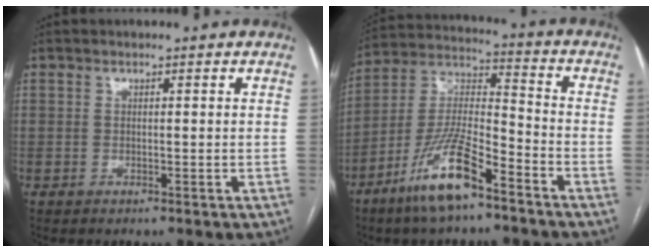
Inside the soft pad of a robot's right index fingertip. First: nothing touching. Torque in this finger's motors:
{"motor_torque": [0.17, 0.02, 0.18, 0.00]}